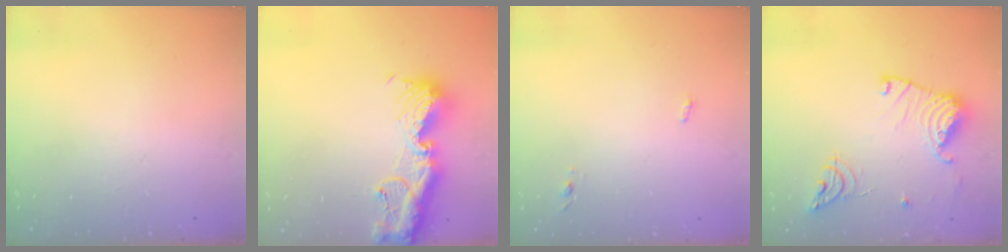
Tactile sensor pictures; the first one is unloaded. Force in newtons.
{"total": 15.0, "press": 14.9, "slide": 1.8}
{"total": 3.4, "press": 3.2, "slide": 1.1}
{"total": 15.6, "press": 15.5, "slide": 1.5}